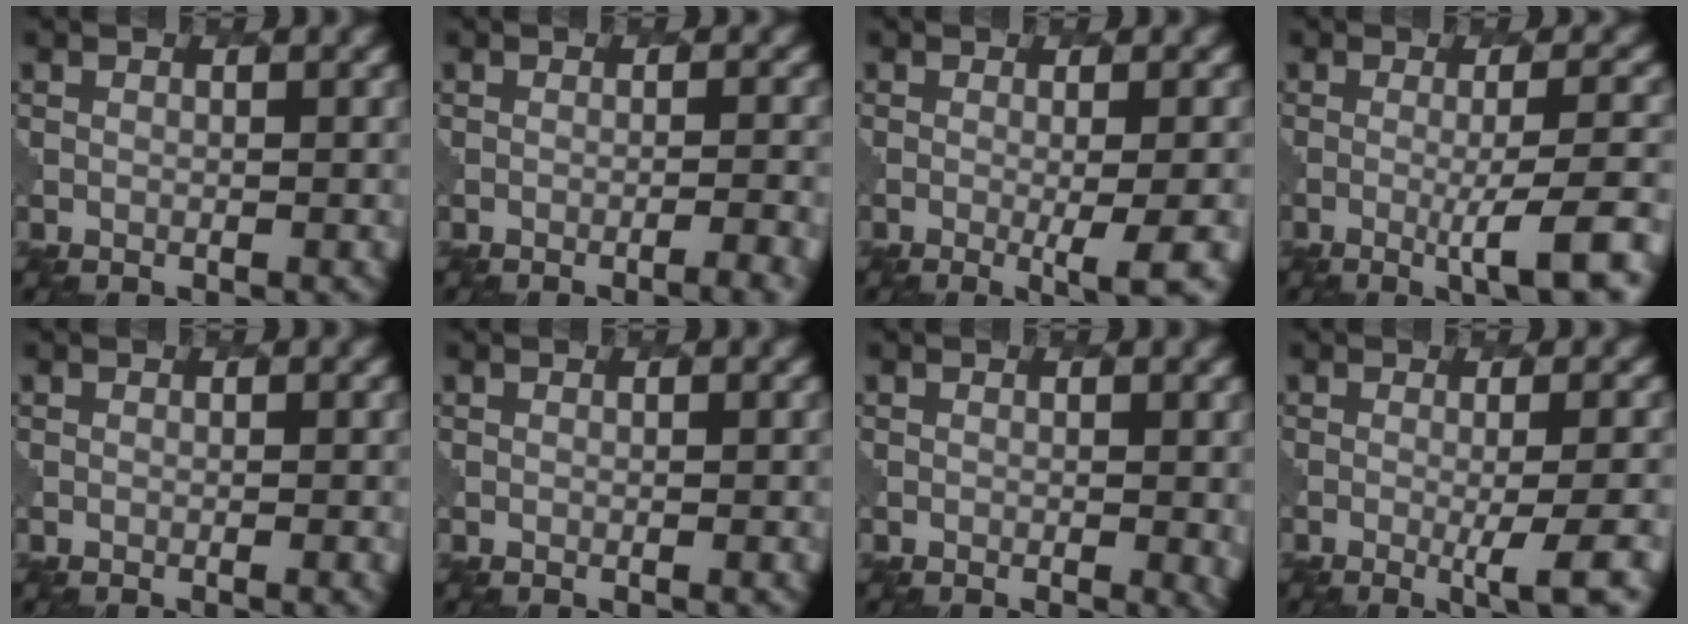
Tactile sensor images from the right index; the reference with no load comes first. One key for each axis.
{"total": 3.7, "fx": -2.4, "fy": 0.9, "fz": 2.6, "tx": -0.020, "ty": 0.016, "tz": -0.035}
{"total": 4.7, "fx": -1.1, "fy": 1.0, "fz": 4.5, "tx": -0.062, "ty": -0.004, "tz": -0.015}
{"total": 5.2, "fx": -1.6, "fy": 0.6, "fz": 4.9, "tx": -0.071, "ty": 0.003, "tz": -0.034}
{"total": 0.8, "fx": -0.2, "fy": 0.2, "fz": 0.7, "tx": -0.007, "ty": 0.002, "tz": -0.003}
{"total": 0.0}
{"total": 1.7, "fx": -0.3, "fy": 0.6, "fz": 1.6, "tx": -0.023, "ty": -0.004, "tz": -0.002}
{"total": 4.3, "fx": -1.1, "fy": 0.8, "fz": 4.1, "tx": -0.056, "ty": -0.001, "tz": -0.020}